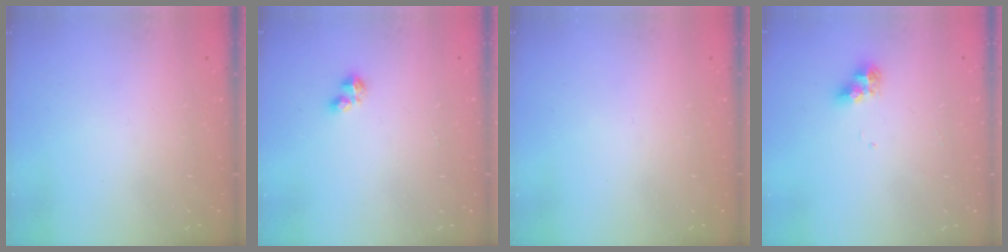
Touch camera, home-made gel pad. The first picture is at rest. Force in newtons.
{"total": 3.3, "press": 3.2, "slide": 0.7}
{"total": 0.0}
{"total": 7.8, "press": 7.8, "slide": 0.8}